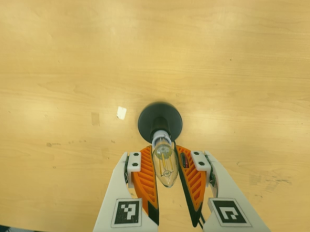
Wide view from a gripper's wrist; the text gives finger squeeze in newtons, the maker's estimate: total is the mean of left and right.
{"total": 9.5, "left": 9.1, "right": 10.0}